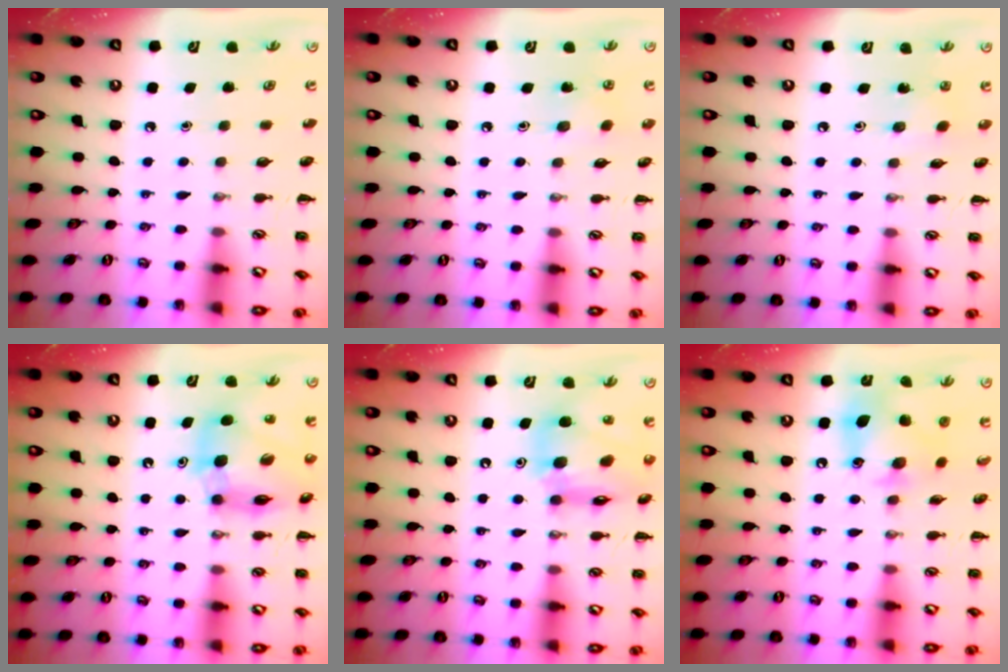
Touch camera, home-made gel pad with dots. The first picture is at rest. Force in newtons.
{"total": 7.2, "press": 7.0, "slide": 1.4}
{"total": 2.1, "press": 2.1, "slide": 0.5}
{"total": 11.6, "press": 11.1, "slide": 3.3}
{"total": 14.1, "press": 13.5, "slide": 4.2}
{"total": 11.8, "press": 11.7, "slide": 1.6}